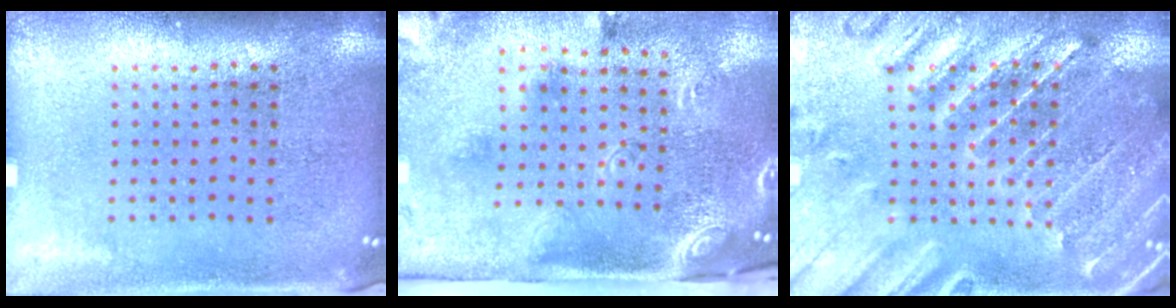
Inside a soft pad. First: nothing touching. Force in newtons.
{"total": 2.8, "press": 1.7, "slide": 2.2}
{"total": 1.3, "press": 1.3, "slide": 0.4}